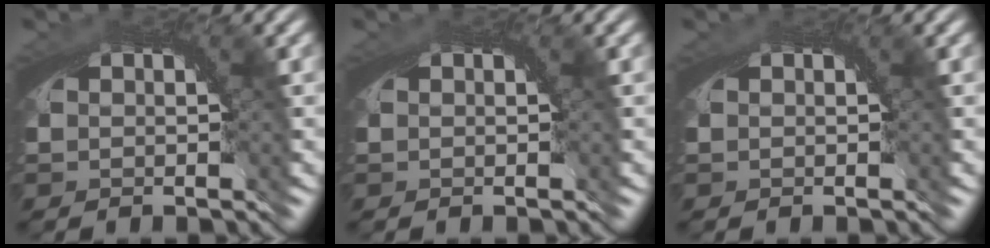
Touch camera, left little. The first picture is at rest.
{"total": 0.0}
{"total": 0.6, "force": [-0.2, -0.3, -0.5], "torque": [0.007, -0.002, -0.002]}